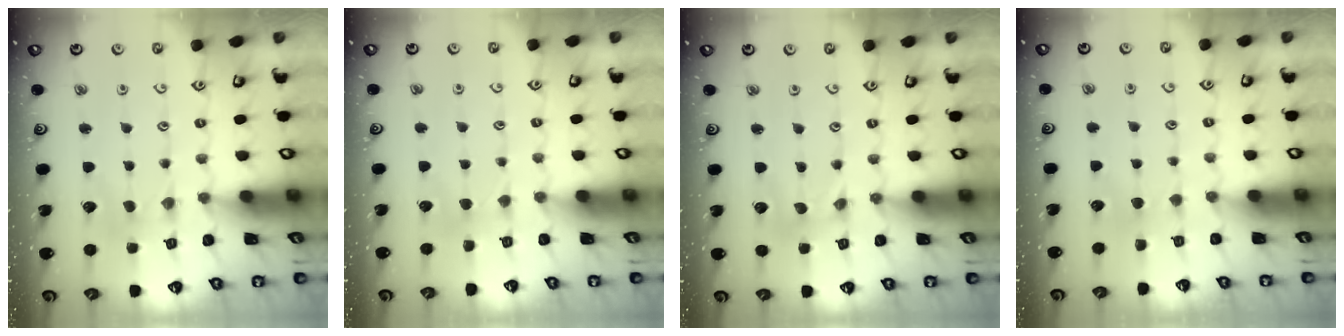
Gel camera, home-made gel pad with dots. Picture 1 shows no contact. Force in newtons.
{"total": 2.9, "press": 2.8, "slide": 0.4}
{"total": 0.0}
{"total": 2.0, "press": 2.0, "slide": 0.3}